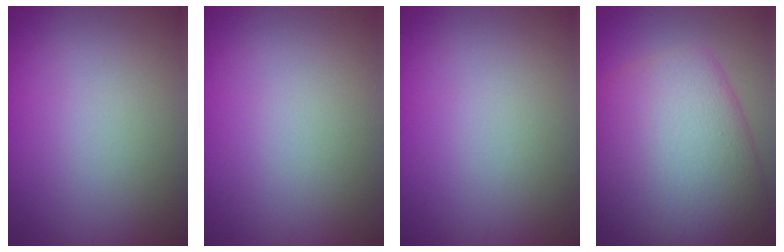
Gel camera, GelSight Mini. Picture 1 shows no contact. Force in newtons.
{"total": 0.0}
{"total": 0.0}
{"total": 11.6, "press": 11.6, "slide": 0.3}